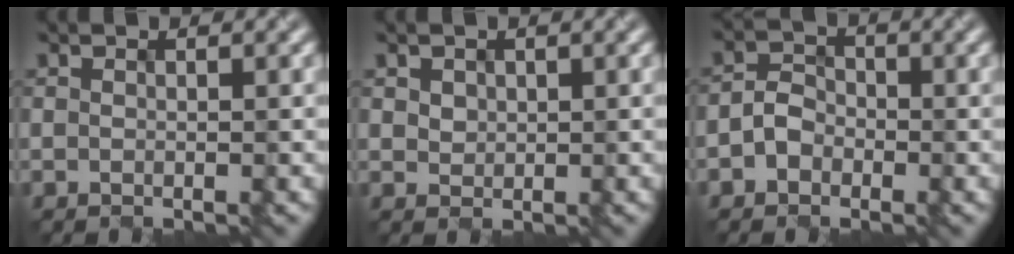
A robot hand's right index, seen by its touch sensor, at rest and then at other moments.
{"total": 1.2, "force": [0.6, 1.0, 0.2], "torque": [-0.005, 0.001, 0.011]}
{"total": 2.6, "force": [-1.4, 2.0, 1.0], "torque": [-0.014, 0.004, -0.033]}